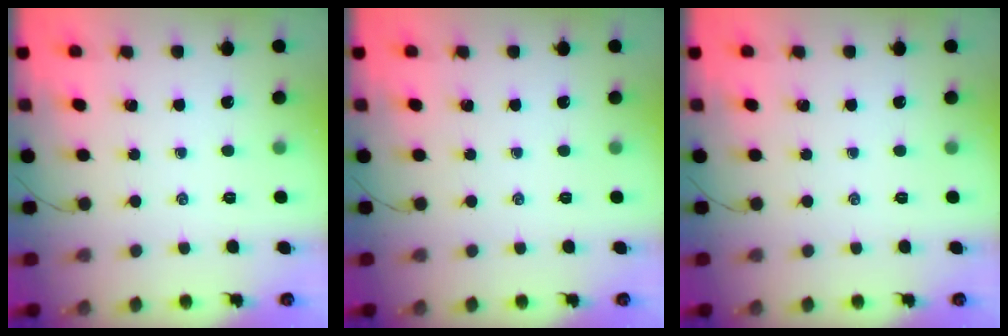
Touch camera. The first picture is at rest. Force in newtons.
{"total": 0.0}
{"total": 0.0}